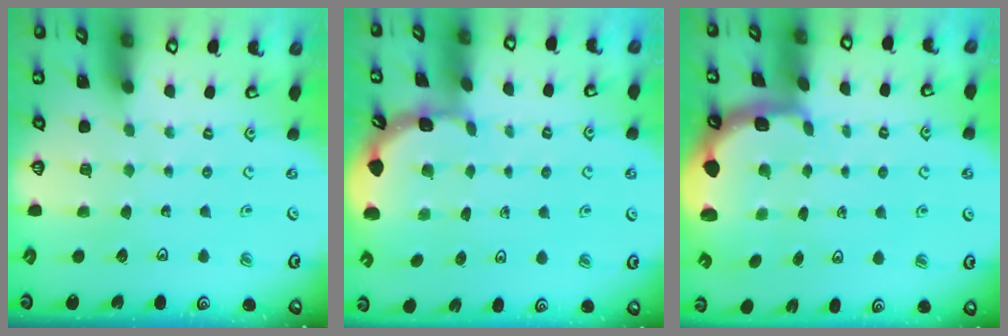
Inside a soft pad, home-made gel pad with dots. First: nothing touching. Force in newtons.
{"total": 1.7, "press": 1.7, "slide": 0.0}
{"total": 2.1, "press": 1.9, "slide": 0.8}